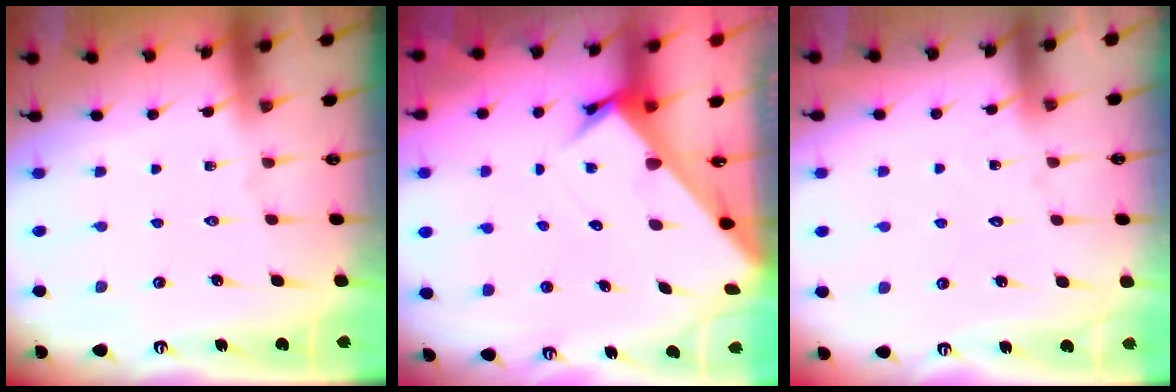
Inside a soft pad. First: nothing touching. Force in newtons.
{"total": 3.6, "press": 3.6, "slide": 0.2}
{"total": 7.5, "press": 7.5, "slide": 0.5}